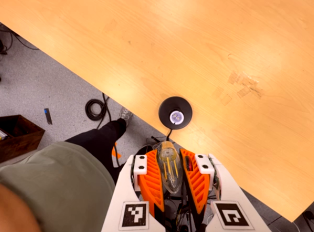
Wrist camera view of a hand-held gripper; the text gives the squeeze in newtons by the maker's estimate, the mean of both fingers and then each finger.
{"total": 20.7, "left": 22.5, "right": 18.9}